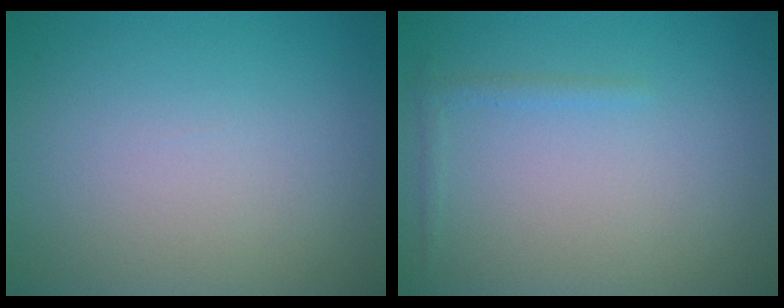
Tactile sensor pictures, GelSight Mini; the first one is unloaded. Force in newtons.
{"total": 0.8, "press": 0.8, "slide": 0.1}